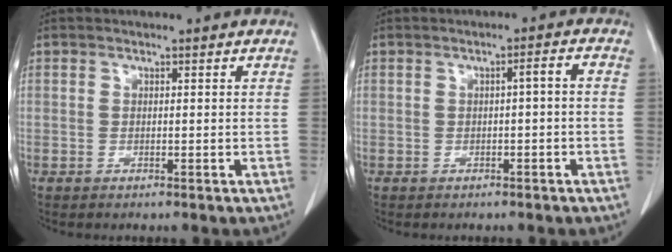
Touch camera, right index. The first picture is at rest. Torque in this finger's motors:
{"motor_torque": [0.38, -0.25, 0.14, 0.04]}